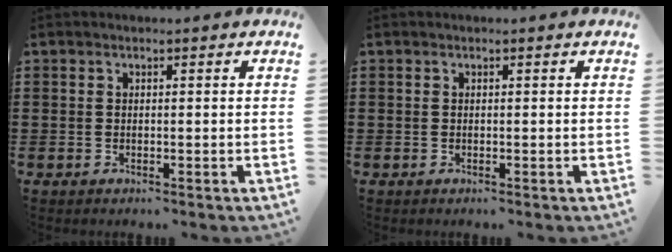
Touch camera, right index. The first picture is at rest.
{"total": 0.0}